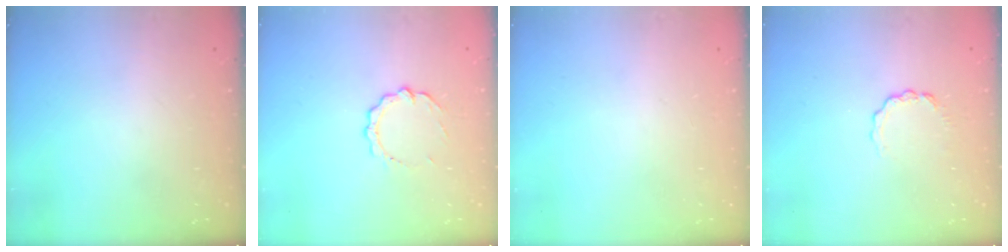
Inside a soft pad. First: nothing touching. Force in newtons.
{"total": 6.9, "press": 6.9, "slide": 0.5}
{"total": 0.0}
{"total": 3.4, "press": 3.4, "slide": 0.4}